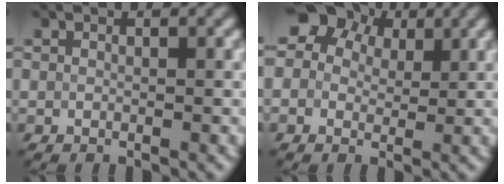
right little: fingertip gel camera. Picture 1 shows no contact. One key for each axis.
{"total": 13.7, "fx": 6.5, "fy": 9.9, "fz": 7.0, "tx": -0.170, "ty": 0.038, "tz": 0.101}